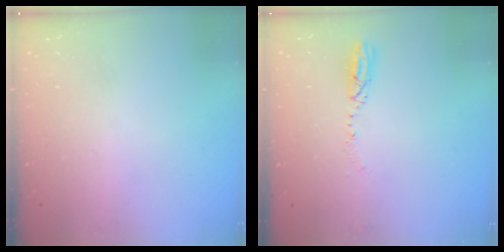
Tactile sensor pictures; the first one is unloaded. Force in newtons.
{"total": 3.6, "press": 3.5, "slide": 0.7}